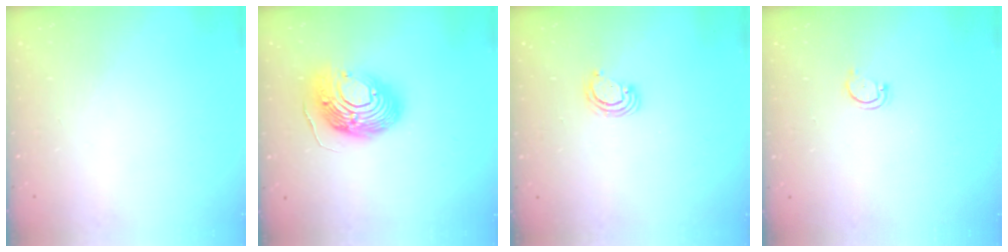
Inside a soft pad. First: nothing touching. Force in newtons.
{"total": 16.9, "press": 16.8, "slide": 1.6}
{"total": 2.4, "press": 2.4, "slide": 0.2}
{"total": 2.8, "press": 2.8, "slide": 0.3}